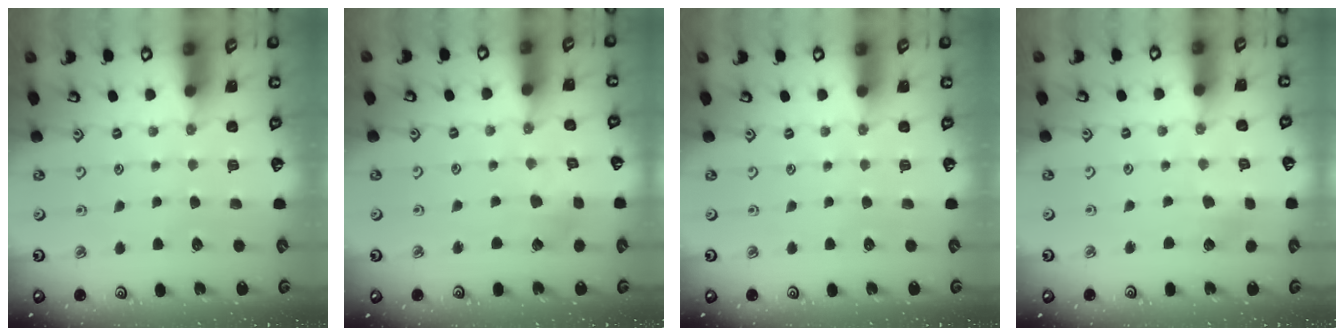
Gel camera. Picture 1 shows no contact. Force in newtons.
{"total": 2.7, "press": 2.7, "slide": 0.3}
{"total": 0.0}
{"total": 1.7, "press": 1.7, "slide": 0.3}